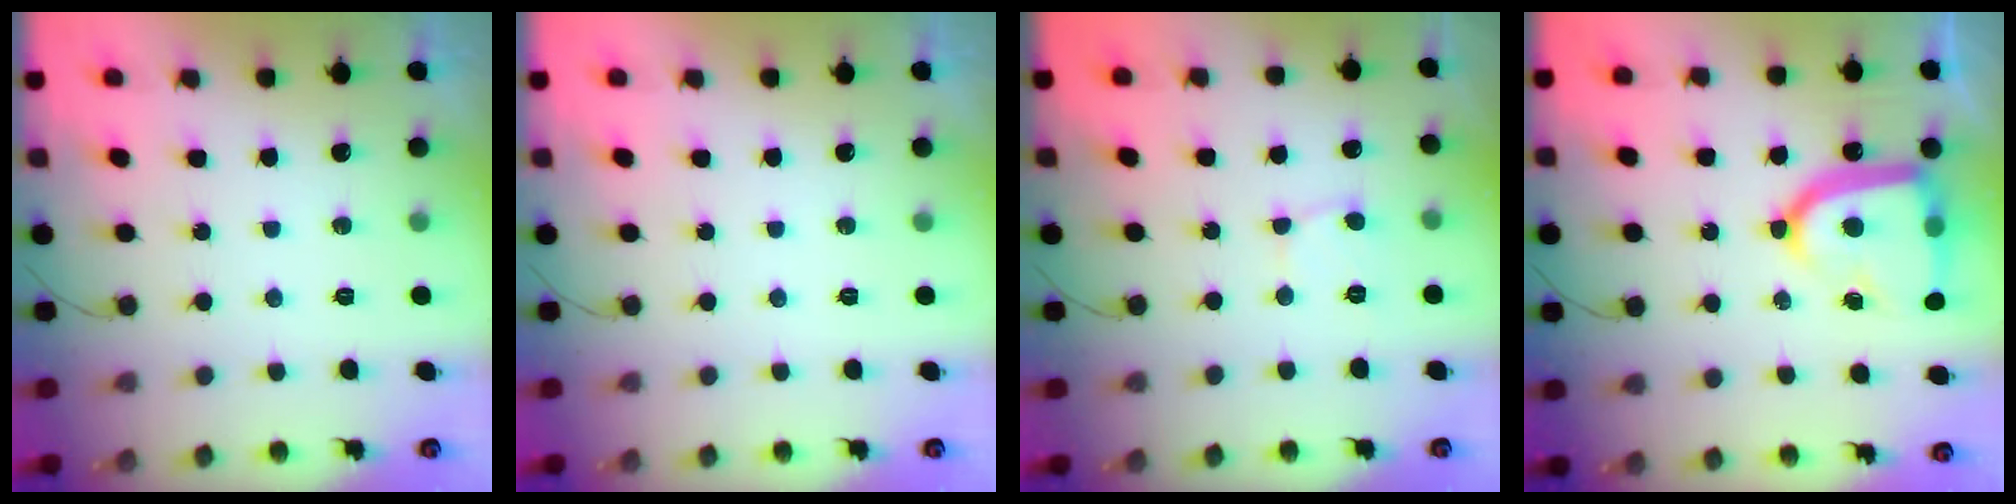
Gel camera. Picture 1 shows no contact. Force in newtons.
{"total": 0.0}
{"total": 3.0, "press": 3.0, "slide": 0.3}
{"total": 18.3, "press": 18.2, "slide": 1.5}